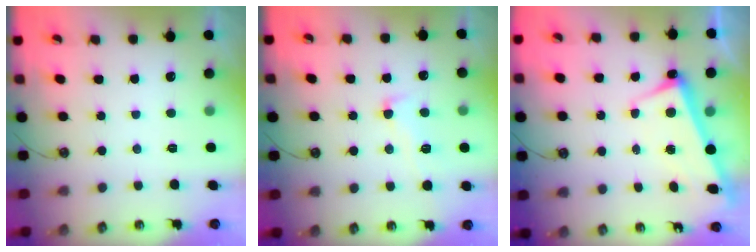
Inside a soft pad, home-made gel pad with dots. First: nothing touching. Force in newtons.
{"total": 3.0, "press": 2.8, "slide": 1.1}
{"total": 3.0, "press": 2.9, "slide": 0.7}